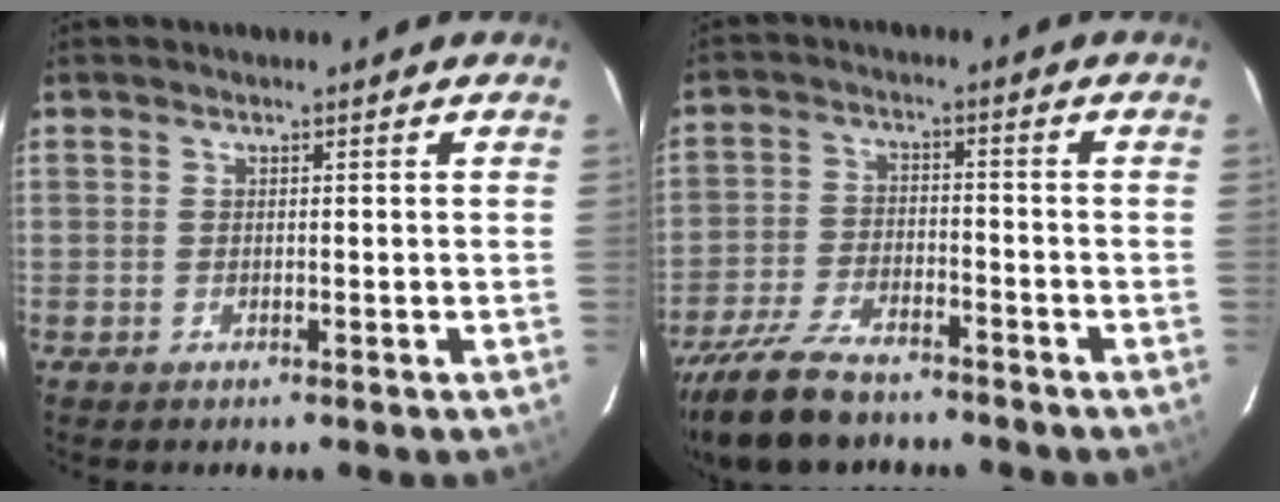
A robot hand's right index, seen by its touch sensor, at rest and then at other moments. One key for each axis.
{"total": 15.1, "fx": -12.0, "fy": 5.8, "fz": 7.1, "tx": -0.172, "ty": -0.015, "tz": -0.217}